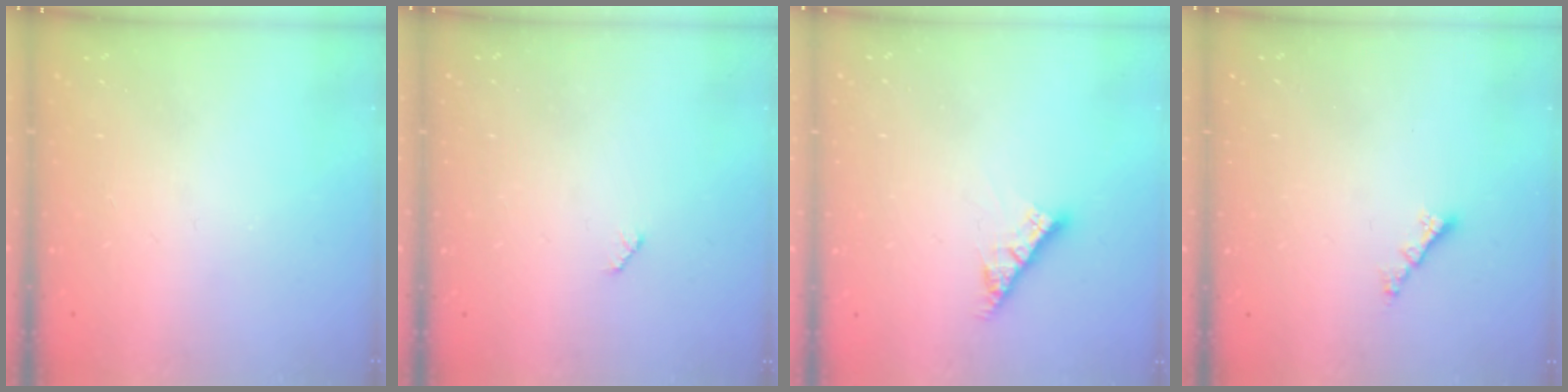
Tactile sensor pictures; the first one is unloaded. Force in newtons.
{"total": 2.5, "press": 2.4, "slide": 0.4}
{"total": 6.3, "press": 6.2, "slide": 0.6}
{"total": 2.0, "press": 2.0, "slide": 0.4}